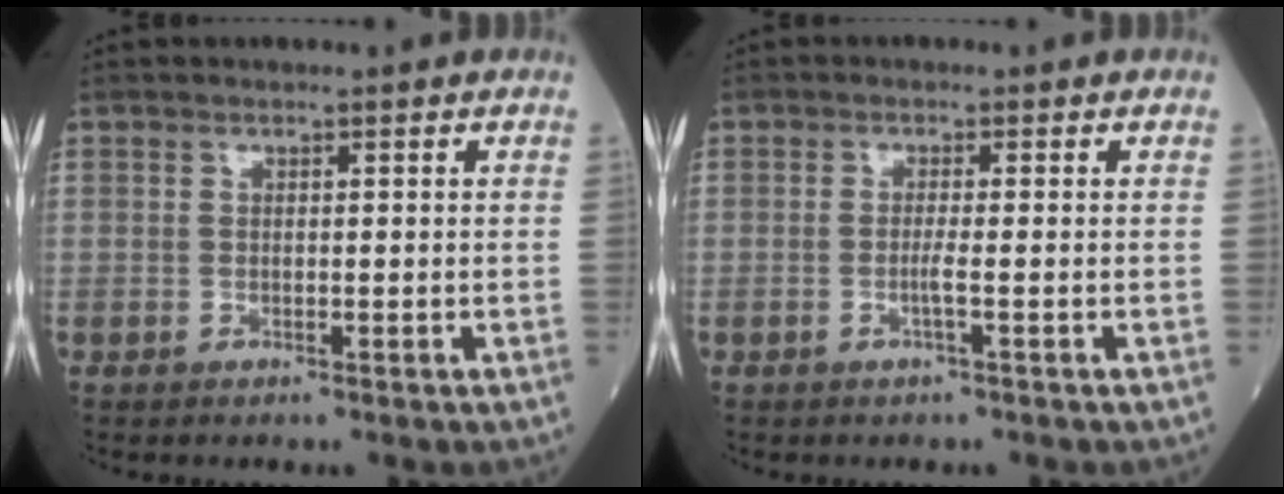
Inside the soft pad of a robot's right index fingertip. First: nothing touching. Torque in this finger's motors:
{"motor_torque": [-0.12, -0.13, 0.07, 0.00]}